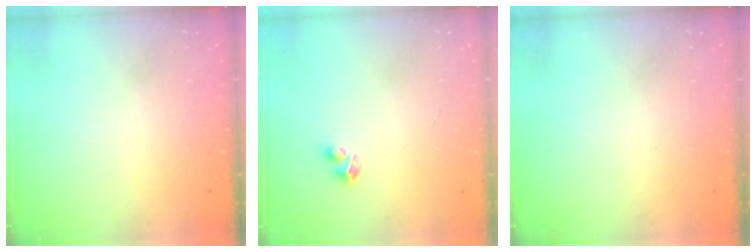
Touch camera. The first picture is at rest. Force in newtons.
{"total": 3.4, "press": 3.4, "slide": 0.5}
{"total": 0.0}